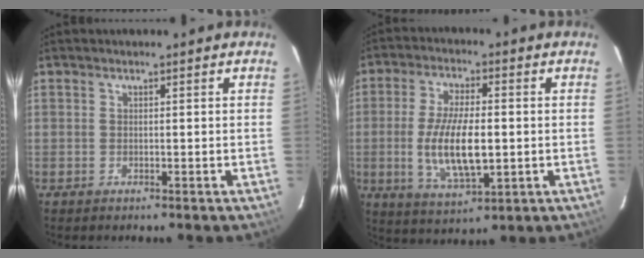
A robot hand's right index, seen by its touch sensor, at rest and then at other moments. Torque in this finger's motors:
{"motor_torque": [1.13, -0.64, 0.57, 0.20]}